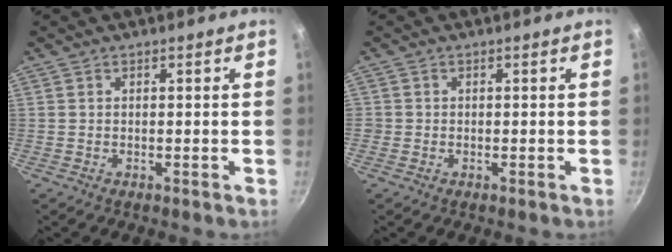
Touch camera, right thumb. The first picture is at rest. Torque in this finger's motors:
{"motor_torque": [0.10, 0.08, 0.26, 0.11, -0.02]}